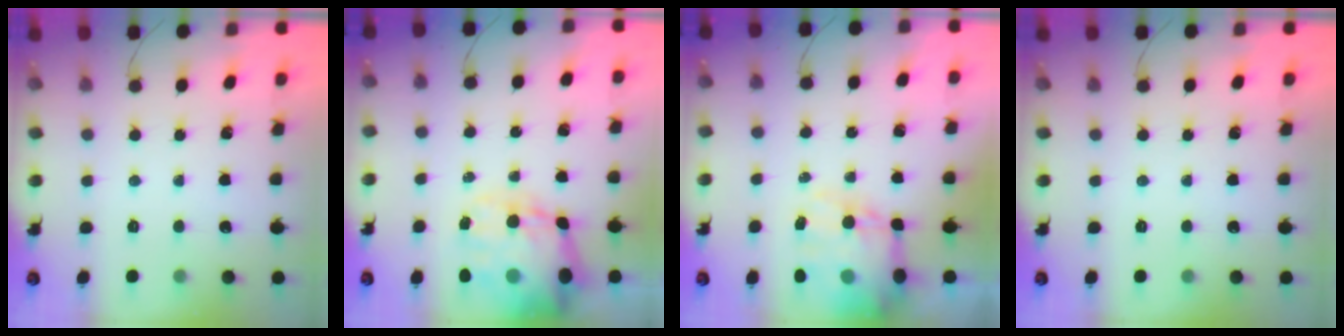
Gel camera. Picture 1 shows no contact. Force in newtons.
{"total": 20.3, "press": 19.8, "slide": 4.6}
{"total": 15.3, "press": 14.9, "slide": 3.6}
{"total": 0.0}